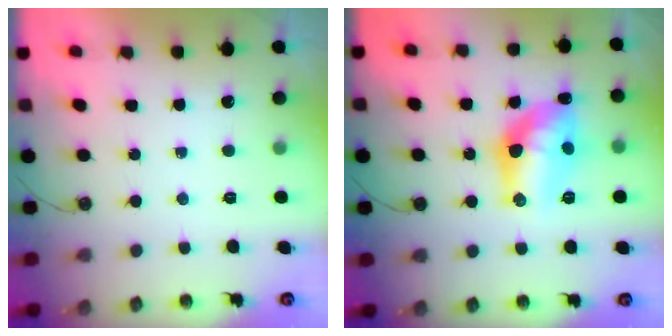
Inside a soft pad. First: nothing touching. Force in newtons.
{"total": 12.7, "press": 12.7, "slide": 0.4}